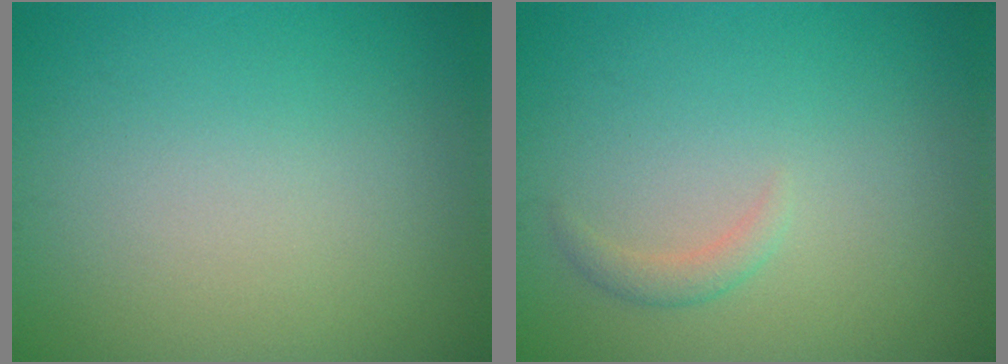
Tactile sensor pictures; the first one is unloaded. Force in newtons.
{"total": 1.1, "press": 1.1, "slide": 0.1}